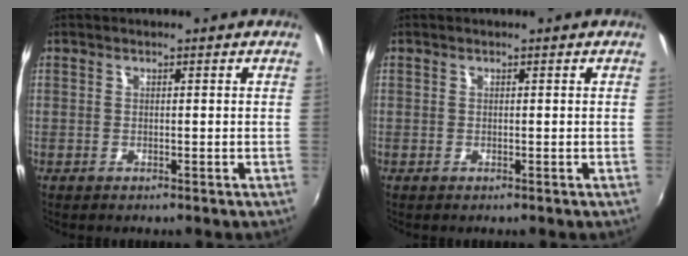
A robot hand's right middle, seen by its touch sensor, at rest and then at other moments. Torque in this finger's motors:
{"motor_torque": [-0.03, -0.03, -0.01, 0.00]}